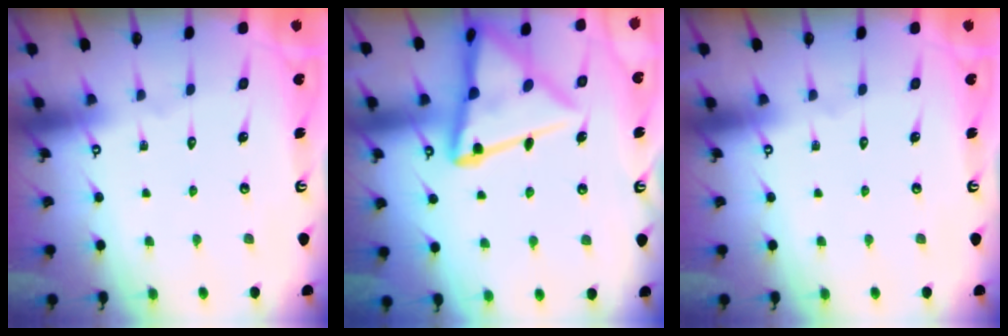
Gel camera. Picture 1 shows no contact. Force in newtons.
{"total": 16.8, "press": 16.8, "slide": 1.6}
{"total": 0.0}